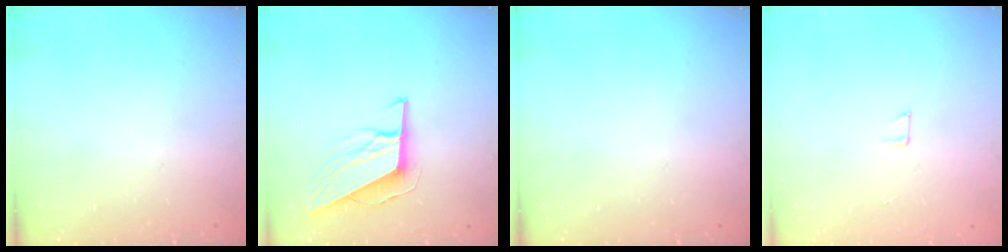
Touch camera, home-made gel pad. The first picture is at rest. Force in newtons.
{"total": 9.7, "press": 9.5, "slide": 1.9}
{"total": 0.0}
{"total": 3.9, "press": 3.9, "slide": 0.2}